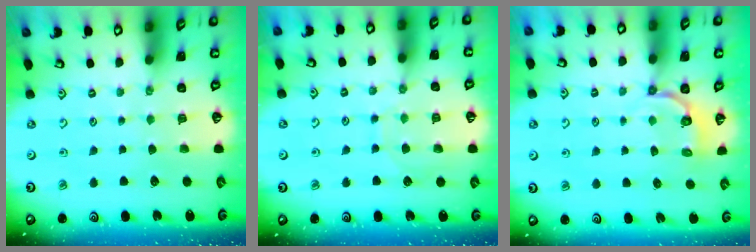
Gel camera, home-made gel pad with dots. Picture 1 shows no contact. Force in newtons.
{"total": 7.6, "press": 7.5, "slide": 0.7}
{"total": 3.9, "press": 2.8, "slide": 2.7}